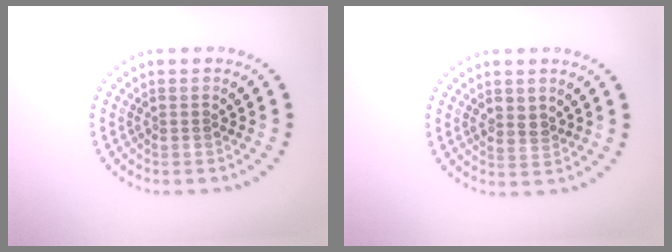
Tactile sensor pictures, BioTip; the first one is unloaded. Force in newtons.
{"total": 1.6, "press": 1.5, "slide": 0.5}